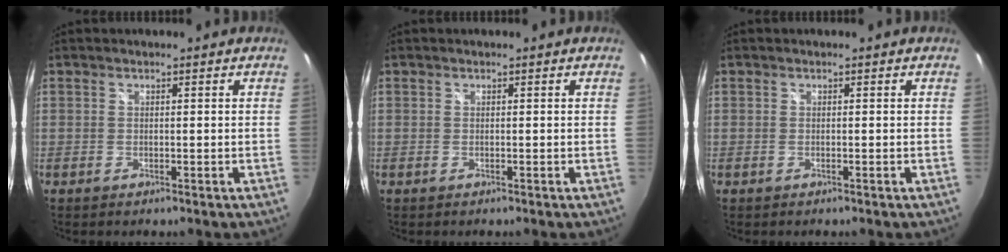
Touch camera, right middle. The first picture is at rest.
{"total": 0.0}
{"total": 0.0}